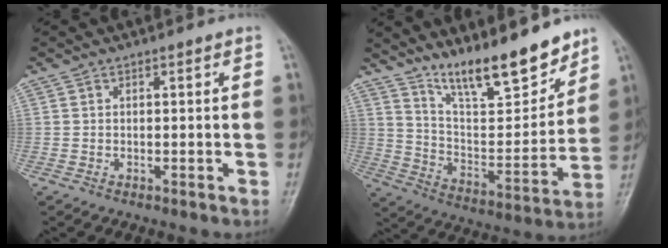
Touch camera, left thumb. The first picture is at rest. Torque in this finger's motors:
{"motor_torque": [0.67, 0.16, 1.05, -1.73, 0.20]}